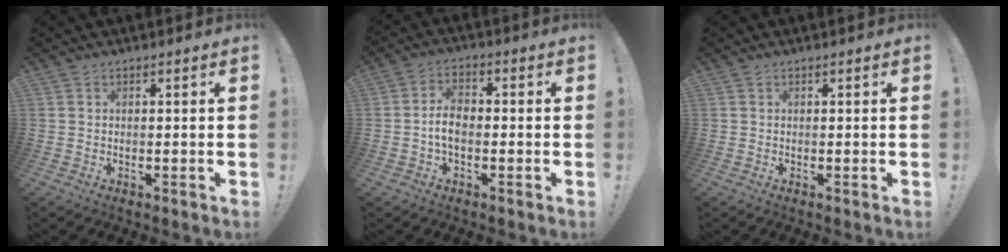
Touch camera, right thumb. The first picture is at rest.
{"total": 6.3, "force": [-1.1, 3.4, 5.2], "torque": [-0.098, 0.007, -0.021]}
{"total": 0.0}